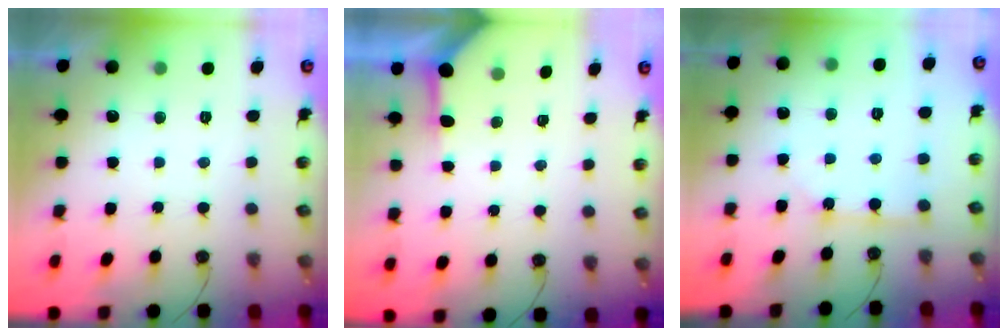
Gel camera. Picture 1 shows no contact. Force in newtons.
{"total": 3.9, "press": 3.9, "slide": 0.4}
{"total": 3.5, "press": 3.5, "slide": 0.4}